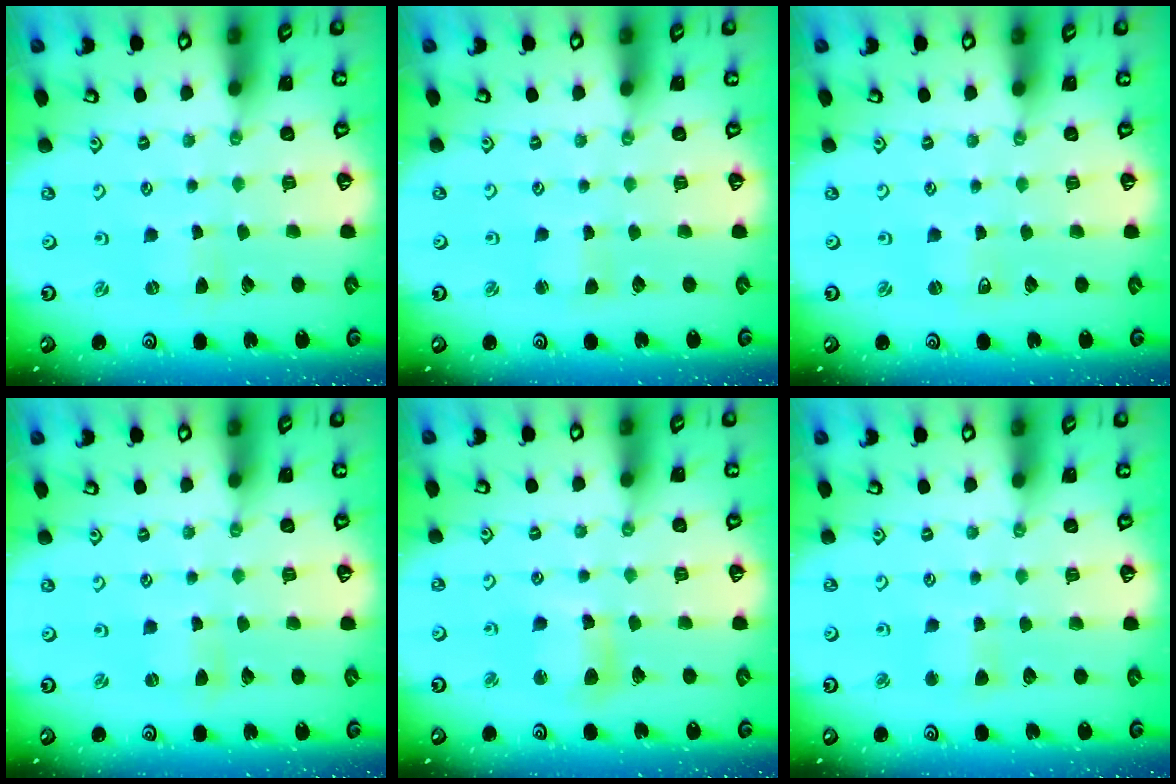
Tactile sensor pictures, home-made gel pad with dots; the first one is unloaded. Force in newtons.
{"total": 2.3, "press": 2.3, "slide": 0.5}
{"total": 2.3, "press": 2.2, "slide": 0.4}
{"total": 0.7, "press": 0.6, "slide": 0.3}
{"total": 8.6, "press": 8.5, "slide": 1.2}
{"total": 3.7, "press": 3.7, "slide": 0.4}